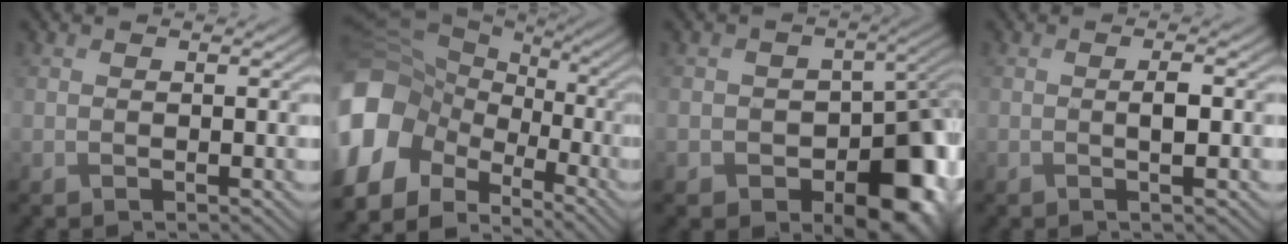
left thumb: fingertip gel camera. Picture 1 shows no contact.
{"total": 16.0, "force": [-6.1, 11.8, 8.9], "torque": [-0.264, -0.009, -0.125]}
{"total": 12.6, "force": [-5.1, 9.0, 7.2], "torque": [-0.075, -0.021, -0.078]}
{"total": 2.0, "force": [-0.1, 0.1, 2.0], "torque": [-0.041, 0.002, -0.005]}